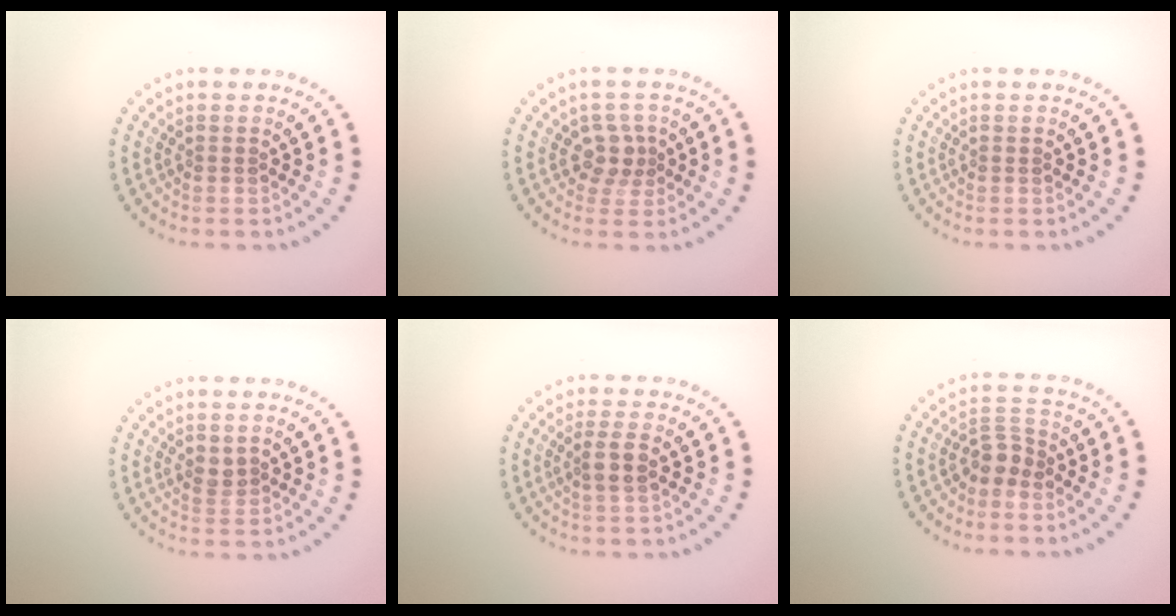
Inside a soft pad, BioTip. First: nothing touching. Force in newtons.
{"total": 2.4, "press": 1.9, "slide": 1.4}
{"total": 0.0}
{"total": 1.2, "press": 1.2, "slide": 0.3}
{"total": 2.1, "press": 1.9, "slide": 0.8}
{"total": 2.2, "press": 1.8, "slide": 1.4}